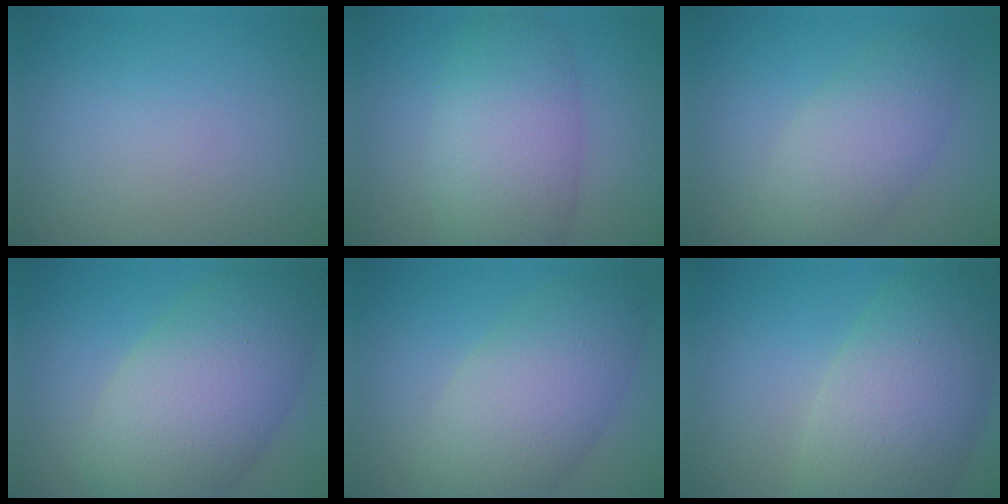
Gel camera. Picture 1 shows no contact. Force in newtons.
{"total": 7.4, "press": 7.4, "slide": 0.3}
{"total": 4.8, "press": 4.8, "slide": 0.2}
{"total": 10.5, "press": 10.5, "slide": 0.7}
{"total": 7.8, "press": 7.8, "slide": 0.2}
{"total": 10.0, "press": 10.0, "slide": 0.6}